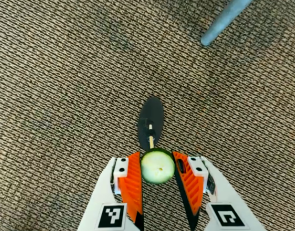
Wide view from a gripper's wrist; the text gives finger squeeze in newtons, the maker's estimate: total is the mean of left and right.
{"total": 7.3, "left": 7.3, "right": 7.3}